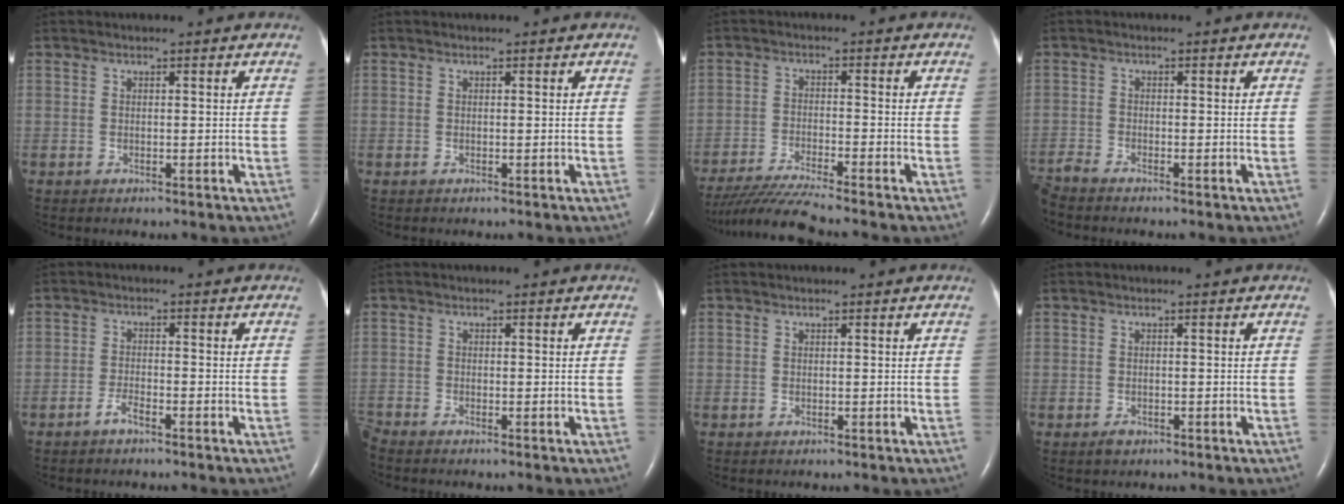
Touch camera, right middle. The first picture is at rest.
{"total": 0.0}
{"total": 8.6, "force": [-7.7, -1.8, 3.4], "torque": [-0.060, -0.028, -0.139]}
{"total": 2.9, "force": [-2.8, -0.5, 0.6], "torque": [-0.019, -0.015, -0.057]}
{"total": 2.1, "force": [-1.6, 0.3, 1.3], "torque": [-0.030, 0.000, -0.032]}
{"total": 1.4, "force": [-1.3, -0.3, 0.1], "torque": [-0.010, -0.007, -0.028]}
{"total": 0.0}
{"total": 1.1, "force": [-0.7, 0.6, 0.5], "torque": [-0.013, -0.001, -0.010]}